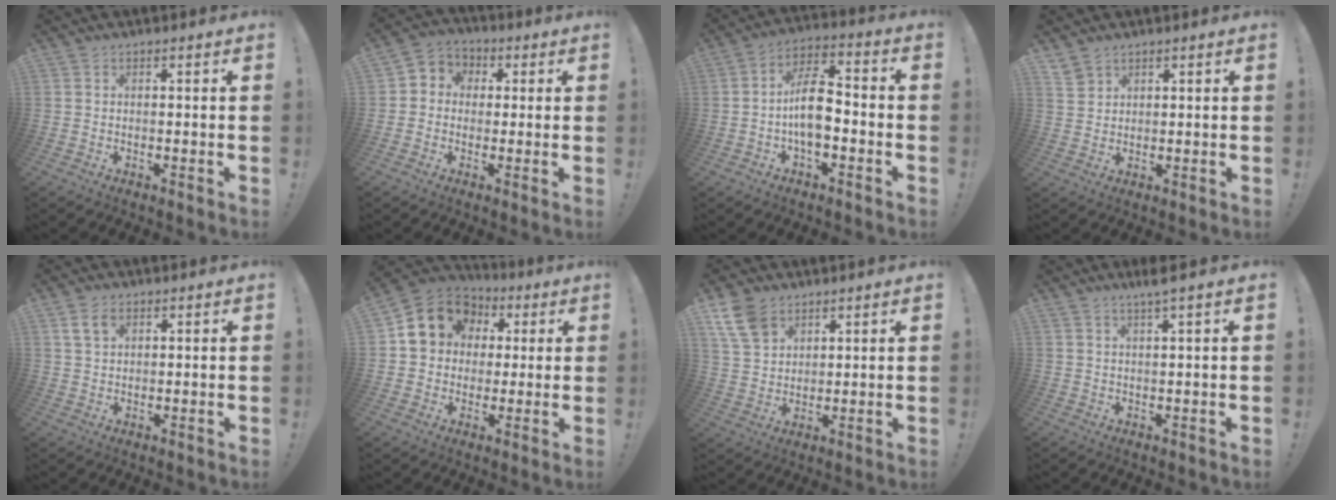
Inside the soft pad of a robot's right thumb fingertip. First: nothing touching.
{"total": 6.0, "force": [-0.6, 5.7, 1.7], "torque": [-0.017, 0.009, -0.007]}
{"total": 11.7, "force": [-2.4, 6.5, 9.4], "torque": [-0.172, 0.024, -0.040]}
{"total": 3.3, "force": [2.8, 1.6, 0.7], "torque": [-0.019, -0.015, 0.055]}
{"total": 4.1, "force": [2.1, 2.5, 2.5], "torque": [-0.042, -0.002, 0.039]}
{"total": 13.6, "force": [4.1, 11.6, 5.9], "torque": [-0.080, -0.012, 0.086]}
{"total": 9.9, "force": [6.3, 6.3, 4.5], "torque": [-0.092, -0.025, 0.125]}
{"total": 3.8, "force": [2.5, -0.8, 2.8], "torque": [-0.054, -0.008, 0.040]}